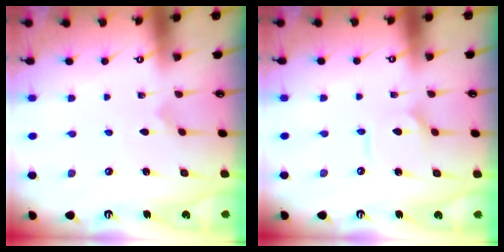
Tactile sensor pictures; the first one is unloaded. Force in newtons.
{"total": 3.3, "press": 3.3, "slide": 0.4}